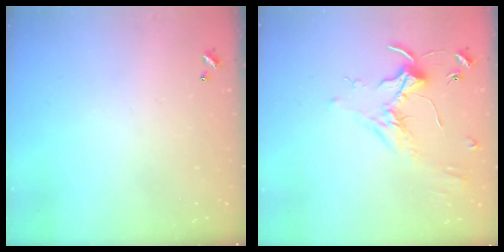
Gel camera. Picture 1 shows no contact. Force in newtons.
{"total": 1.6, "press": 1.6, "slide": 0.4}